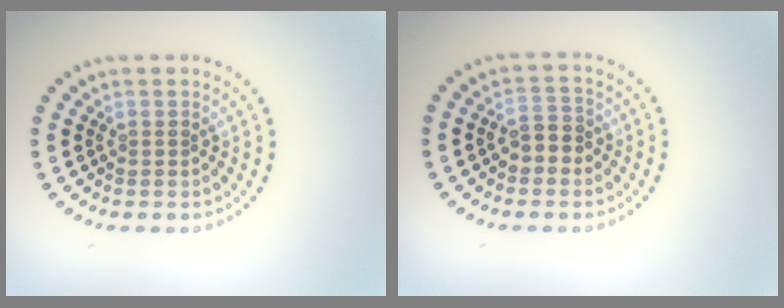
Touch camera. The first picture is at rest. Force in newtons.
{"total": 2.4, "press": 2.3, "slide": 0.8}